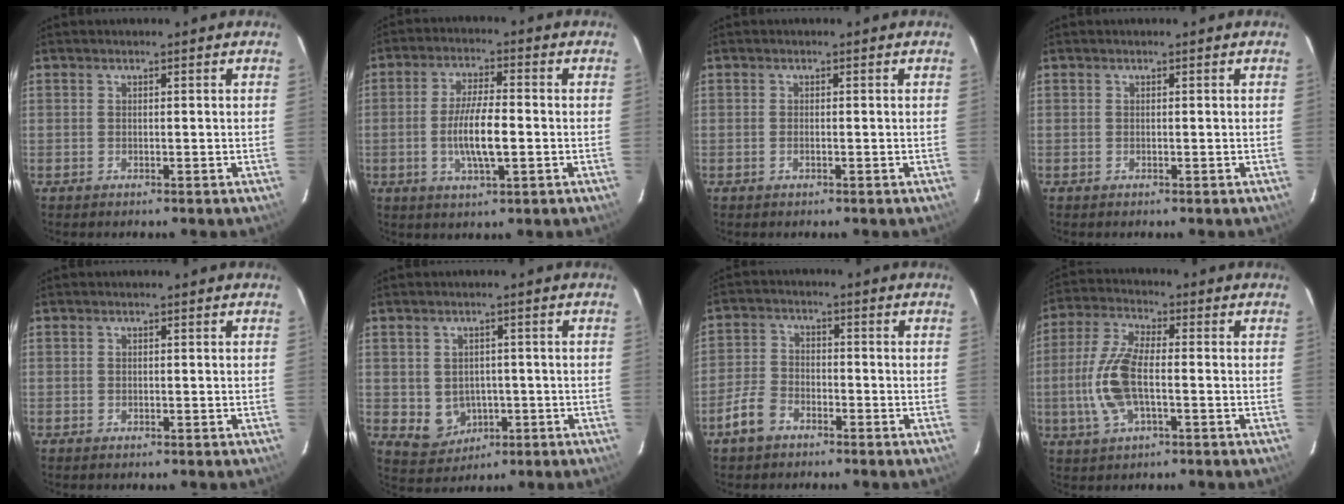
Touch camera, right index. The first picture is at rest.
{"total": 8.5, "force": [-1.6, 2.0, 8.1], "torque": [-0.156, -0.002, -0.030]}
{"total": 0.7, "force": [-0.2, 0.1, 0.6], "torque": [-0.013, 0.001, -0.005]}
{"total": 0.0}
{"total": 0.0}
{"total": 6.5, "force": [-1.4, 5.9, 2.3], "torque": [-0.060, 0.008, 0.003]}
{"total": 5.9, "force": [-3.9, 3.5, 2.7], "torque": [-0.068, 0.010, -0.076]}
{"total": 11.2, "force": [-2.0, 4.4, 10.0], "torque": [-0.222, 0.005, -0.043]}